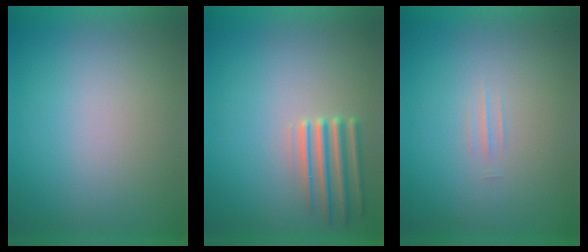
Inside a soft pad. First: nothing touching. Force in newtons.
{"total": 2.3}
{"total": 1.2}